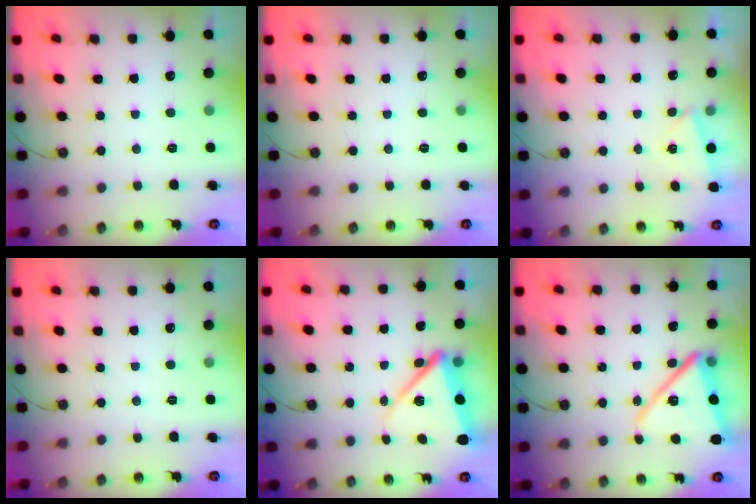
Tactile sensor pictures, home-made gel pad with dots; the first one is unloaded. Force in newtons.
{"total": 0.0}
{"total": 2.0, "press": 0.9, "slide": 1.8}
{"total": 0.0}
{"total": 12.1, "press": 12.0, "slide": 1.5}
{"total": 16.7, "press": 16.6, "slide": 1.6}